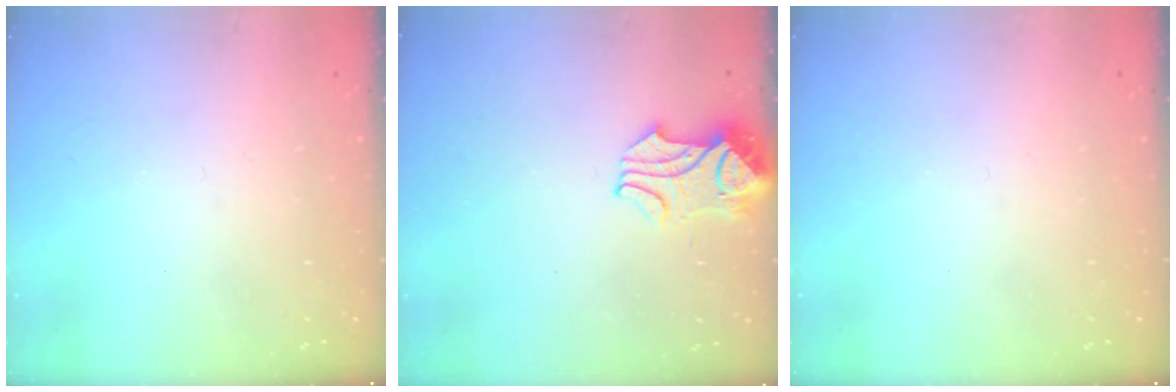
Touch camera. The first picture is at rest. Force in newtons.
{"total": 2.2, "press": 2.1, "slide": 0.5}
{"total": 0.0}